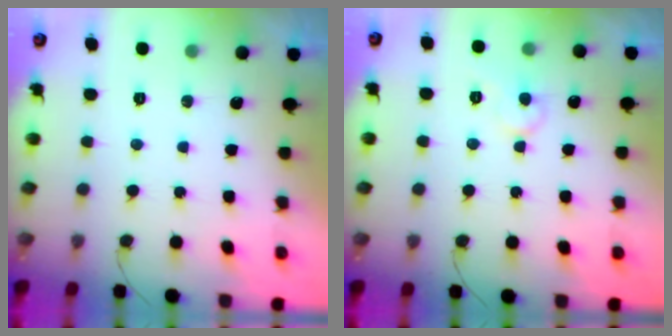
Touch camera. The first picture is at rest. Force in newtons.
{"total": 7.1, "press": 7.1, "slide": 0.4}